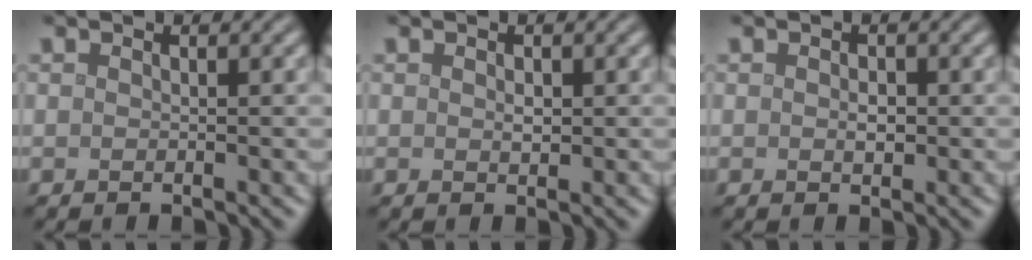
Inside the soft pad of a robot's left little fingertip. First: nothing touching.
{"total": 0.8, "force": [0.1, 0.5, 0.6], "torque": [-0.009, -0.001, 0.002]}
{"total": 1.1, "force": [0.0, 0.7, 0.8], "torque": [-0.013, -0.002, -0.002]}